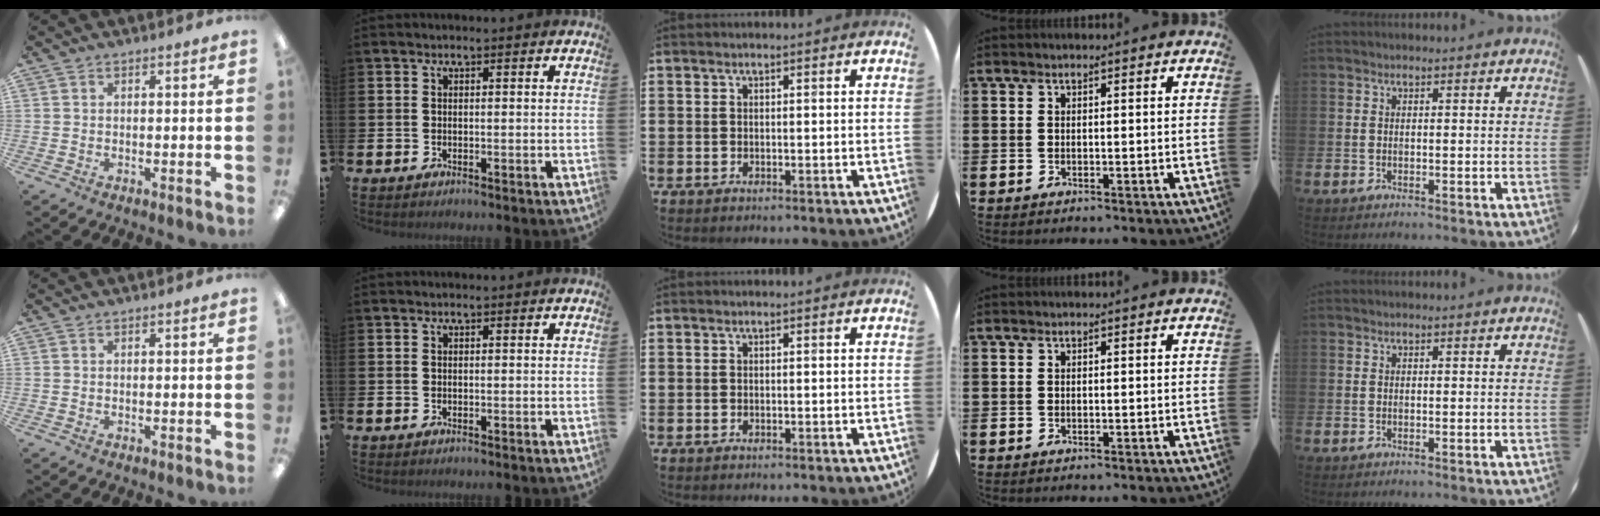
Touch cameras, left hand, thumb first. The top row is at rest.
{}